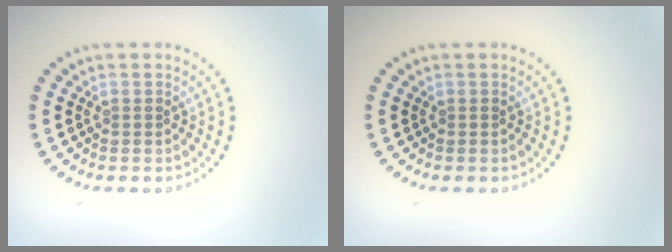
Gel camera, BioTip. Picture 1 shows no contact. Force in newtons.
{"total": 0.0}